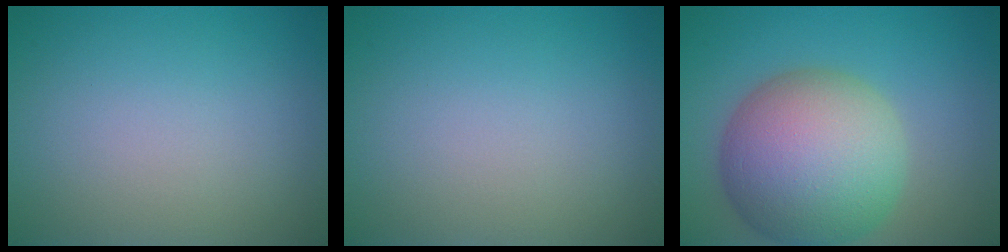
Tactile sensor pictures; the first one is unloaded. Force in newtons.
{"total": 0.0}
{"total": 11.5, "press": 11.5, "slide": 0.6}